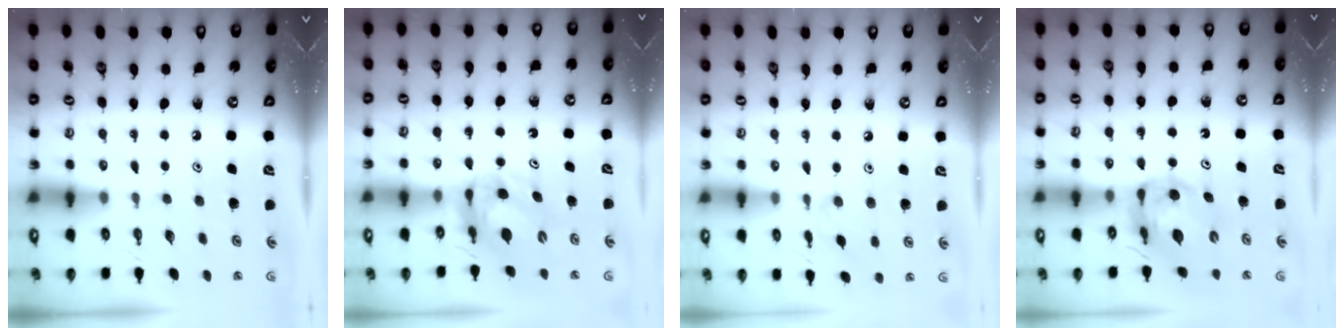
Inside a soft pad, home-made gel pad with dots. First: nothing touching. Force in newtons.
{"total": 8.1, "press": 8.0, "slide": 0.9}
{"total": 6.9, "press": 6.9, "slide": 0.9}
{"total": 10.9, "press": 10.8, "slide": 1.2}